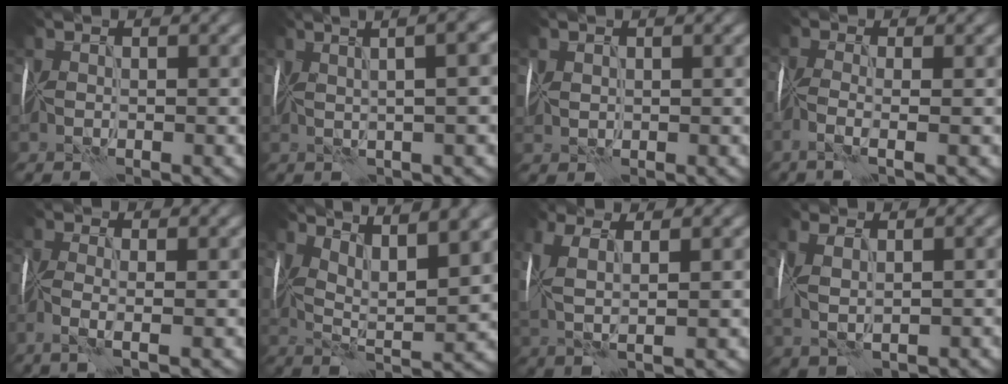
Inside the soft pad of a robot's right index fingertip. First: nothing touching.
{"total": 9.0, "force": [3.3, 3.3, 7.7], "torque": [-0.058, 0.054, 0.016]}
{"total": 1.2, "force": [0.7, 0.9, 0.3], "torque": [-0.009, 0.005, 0.016]}
{"total": 2.5, "force": [-1.4, 0.1, 2.1], "torque": [-0.051, -0.006, -0.042]}
{"total": 2.3, "force": [-1.0, 0.1, 2.0], "torque": [-0.048, -0.005, -0.031]}
{"total": 7.5, "force": [5.0, 1.5, 5.4], "torque": [-0.095, 0.005, 0.077]}
{"total": 5.3, "force": [1.0, 1.8, 4.9], "torque": [-0.120, 0.005, 0.013]}
{"total": 3.9, "force": [0.6, 2.0, 3.3], "torque": [-0.076, 0.008, 0.023]}